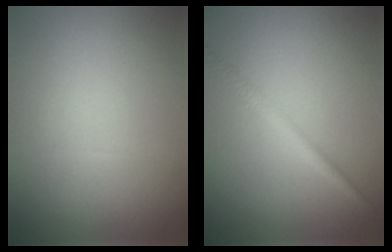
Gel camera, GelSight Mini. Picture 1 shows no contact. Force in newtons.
{"total": 1.9, "press": 1.9, "slide": 0.1}